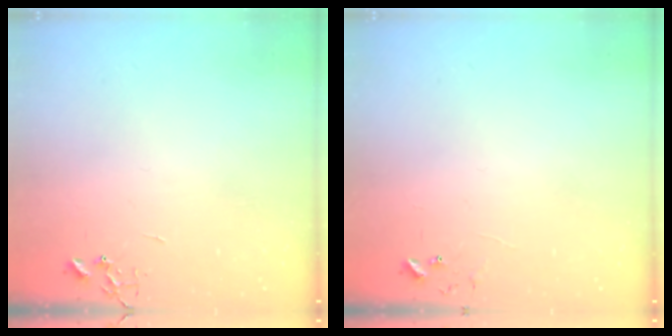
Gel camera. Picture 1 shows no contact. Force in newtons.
{"total": 5.8, "press": 5.8, "slide": 0.5}